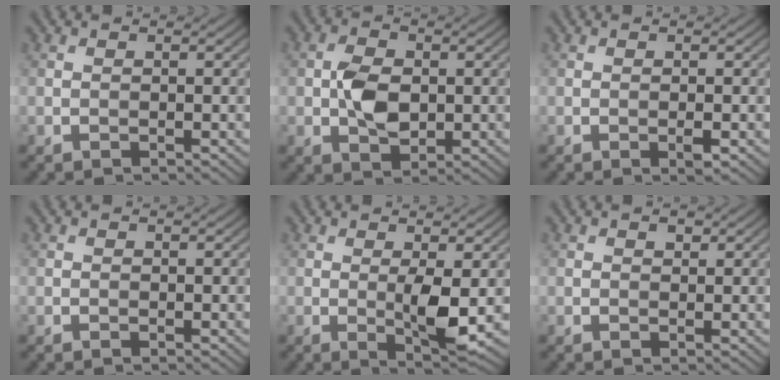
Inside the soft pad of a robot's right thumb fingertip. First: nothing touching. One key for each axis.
{"total": 4.9, "fx": -0.3, "fy": 3.1, "fz": 3.8, "tx": -0.078, "ty": 0.000, "tz": -0.005}
{"total": 1.1, "fx": -0.4, "fy": 0.2, "fz": 1.0, "tx": -0.019, "ty": -0.002, "tz": -0.008}
{"total": 0.0}
{"total": 4.2, "fx": 0.1, "fy": 0.8, "fz": 4.2, "tx": -0.083, "ty": -0.008, "tz": 0.006}
{"total": 0.8, "fx": 0.5, "fy": 0.4, "fz": 0.4, "tx": -0.007, "ty": -0.001, "tz": 0.008}